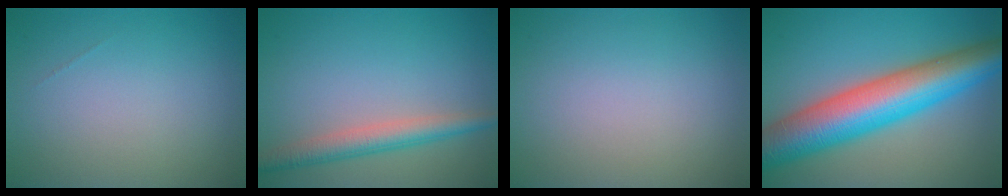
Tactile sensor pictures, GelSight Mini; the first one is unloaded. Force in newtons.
{"total": 3.5, "press": 3.5, "slide": 0.1}
{"total": 0.0}
{"total": 11.5, "press": 11.5, "slide": 0.3}